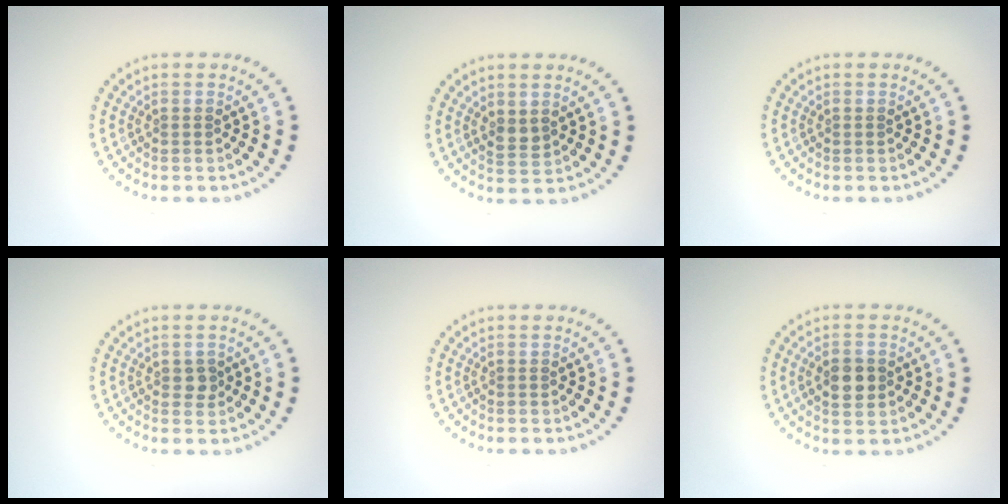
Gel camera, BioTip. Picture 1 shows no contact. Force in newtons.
{"total": 1.4, "press": 1.3, "slide": 0.6}
{"total": 0.0}
{"total": 1.2, "press": 1.2, "slide": 0.2}
{"total": 0.0}
{"total": 3.3, "press": 3.3, "slide": 0.1}